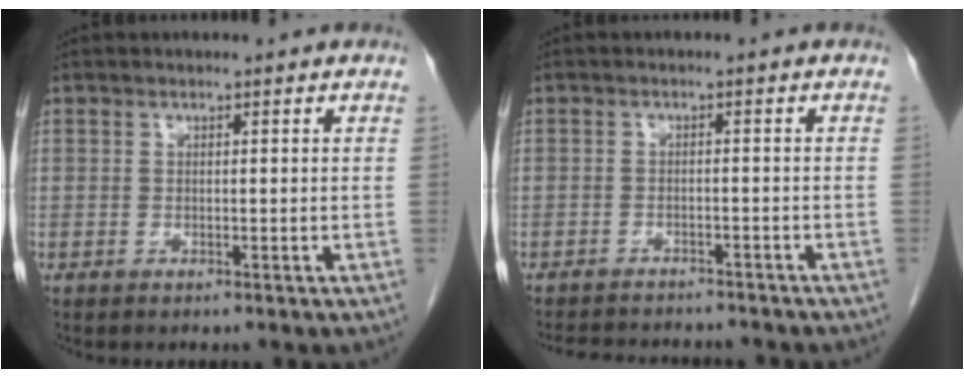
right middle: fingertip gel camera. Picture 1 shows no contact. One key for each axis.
{"total": 11.5, "fx": -10.4, "fy": 2.9, "fz": 3.8, "tx": -0.071, "ty": -0.001, "tz": -0.132}